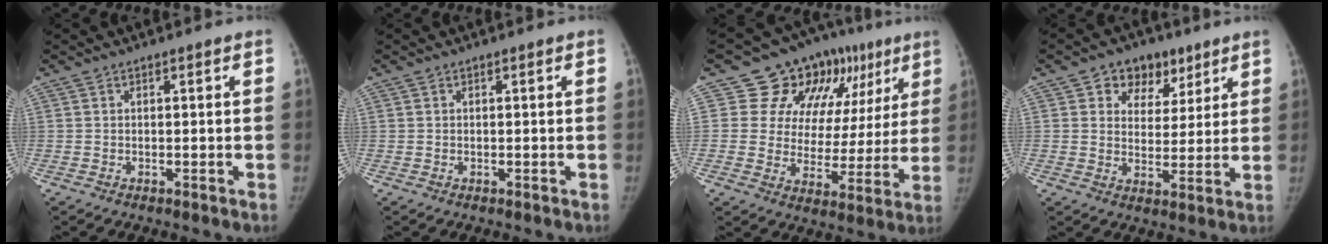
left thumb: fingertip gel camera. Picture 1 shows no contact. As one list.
[{"total": 0.0}, {"total": 18.9, "force": [9.7, 13.1, 9.6], "torque": [-0.065, -0.007, 0.139]}, {"total": 8.8, "force": [4.9, 6.5, 3.3], "torque": [-0.010, -0.017, 0.074]}]